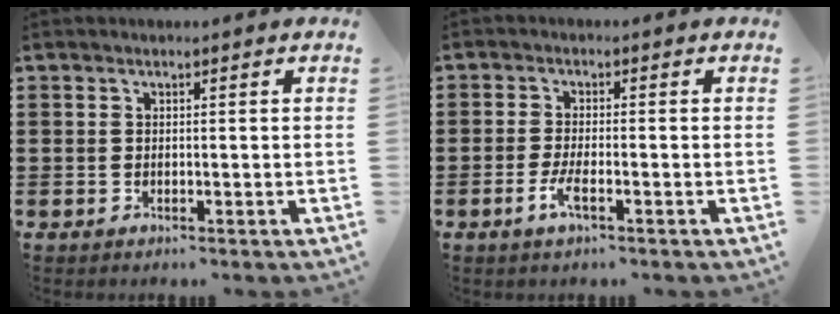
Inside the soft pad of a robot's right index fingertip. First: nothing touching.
{"total": 3.0, "force": [-1.5, 0.5, 2.6], "torque": [-0.055, -0.005, -0.032]}